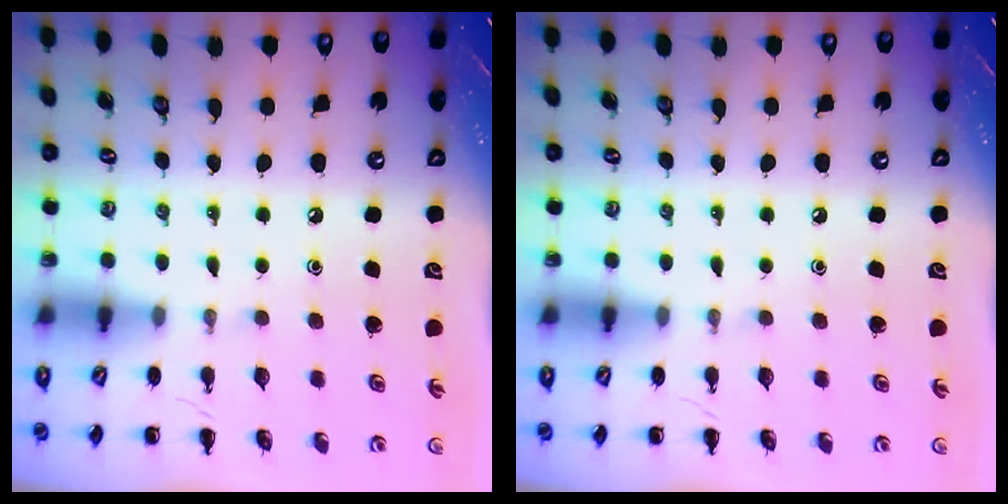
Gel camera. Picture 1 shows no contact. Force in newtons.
{"total": 0.0}